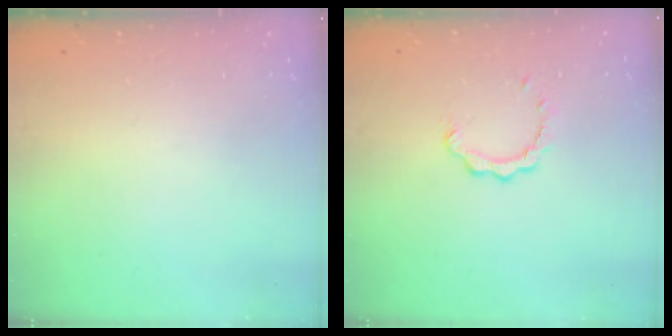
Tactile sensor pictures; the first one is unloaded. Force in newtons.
{"total": 2.8, "press": 2.8, "slide": 0.3}